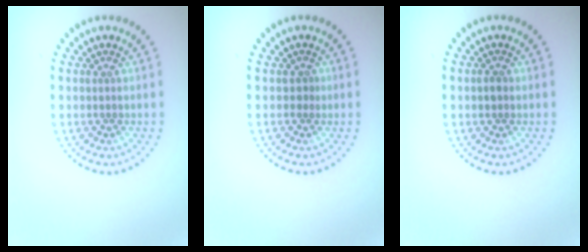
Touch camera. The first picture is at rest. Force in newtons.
{"total": 0.6, "press": 0.3, "slide": 0.5}
{"total": 1.0, "press": 0.9, "slide": 0.3}